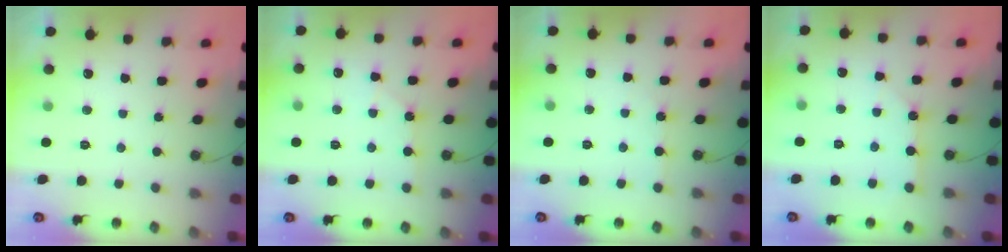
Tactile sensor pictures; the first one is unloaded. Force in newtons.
{"total": 4.7, "press": 4.6, "slide": 0.7}
{"total": 2.7, "press": 2.7, "slide": 0.4}
{"total": 2.6, "press": 2.6, "slide": 0.3}